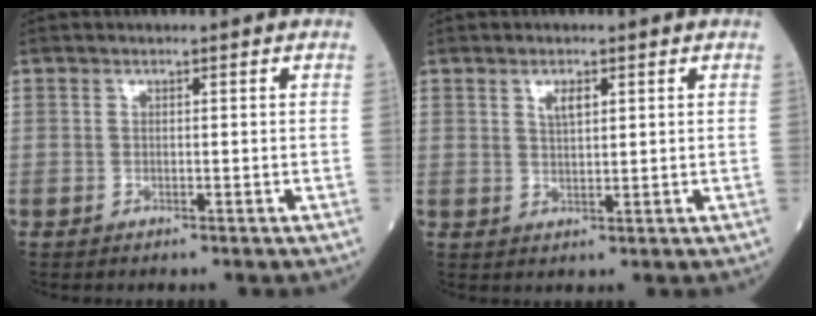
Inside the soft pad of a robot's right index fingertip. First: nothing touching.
{"total": 2.4, "force": [1.3, 0.7, 1.9], "torque": [-0.039, 0.001, 0.027]}